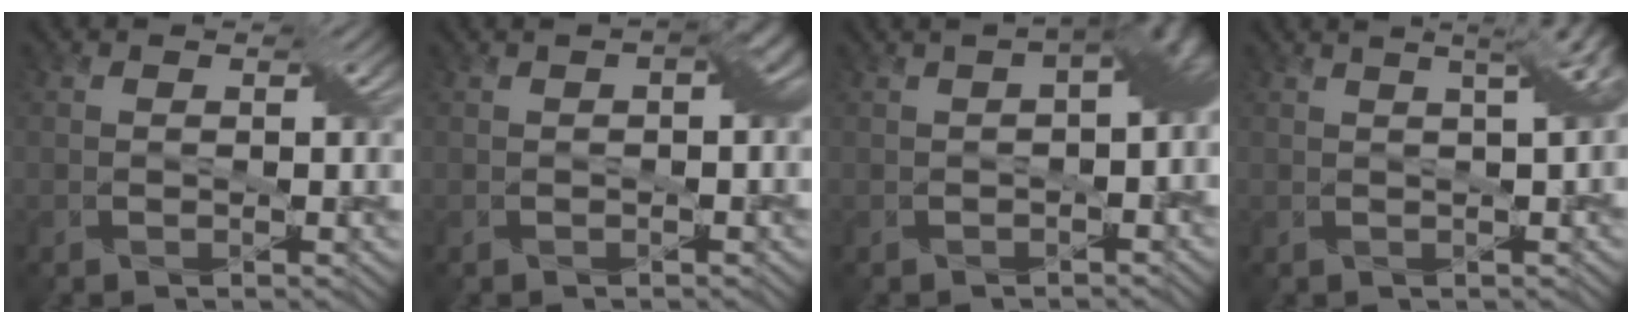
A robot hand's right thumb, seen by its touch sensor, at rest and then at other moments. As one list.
[{"total": 3.0, "force": [0.3, 1.3, 2.7], "torque": [-0.032, 0.012, 0.003]}, {"total": 6.6, "force": [0.1, 3.0, 5.9], "torque": [-0.069, 0.008, 0.006]}, {"total": 6.2, "force": [2.5, 2.2, 5.2], "torque": [-0.041, 0.040, 0.013]}]